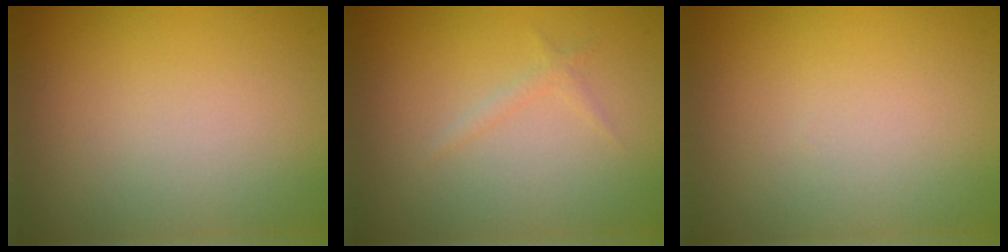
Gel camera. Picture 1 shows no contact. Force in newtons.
{"total": 0.8, "press": 0.8, "slide": 0.0}
{"total": 0.0}